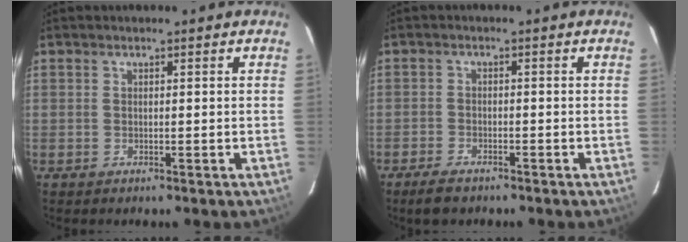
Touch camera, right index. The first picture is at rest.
{"total": 4.1, "force": [-3.3, 1.7, 1.9], "torque": [-0.053, -0.004, -0.059]}